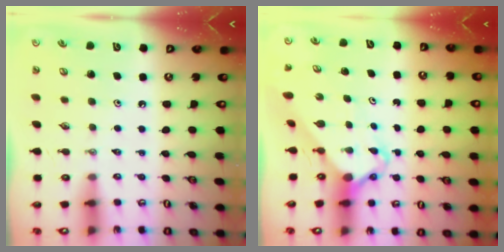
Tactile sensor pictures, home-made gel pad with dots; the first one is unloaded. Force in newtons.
{"total": 4.6, "press": 4.6, "slide": 0.3}